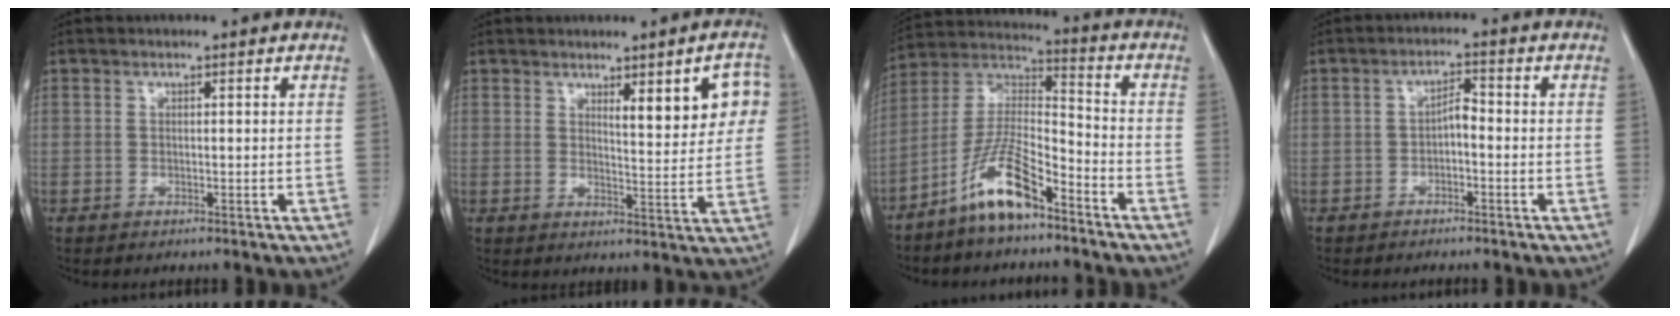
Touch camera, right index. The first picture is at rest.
{"total": 7.7, "force": [3.0, 1.7, 6.9], "torque": [-0.083, 0.003, 0.040]}
{"total": 11.5, "force": [-7.7, 2.5, 8.2], "torque": [-0.176, 0.002, -0.147]}
{"total": 2.6, "force": [-0.8, 0.9, 2.3], "torque": [-0.036, 0.009, -0.013]}